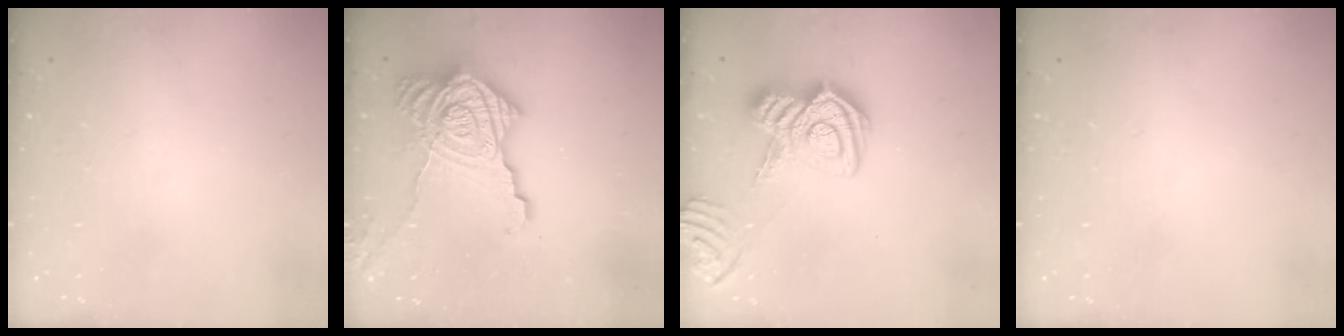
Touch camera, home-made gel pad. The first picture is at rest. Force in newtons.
{"total": 25.7, "press": 25.5, "slide": 2.7}
{"total": 15.0, "press": 15.0, "slide": 0.8}
{"total": 0.0}